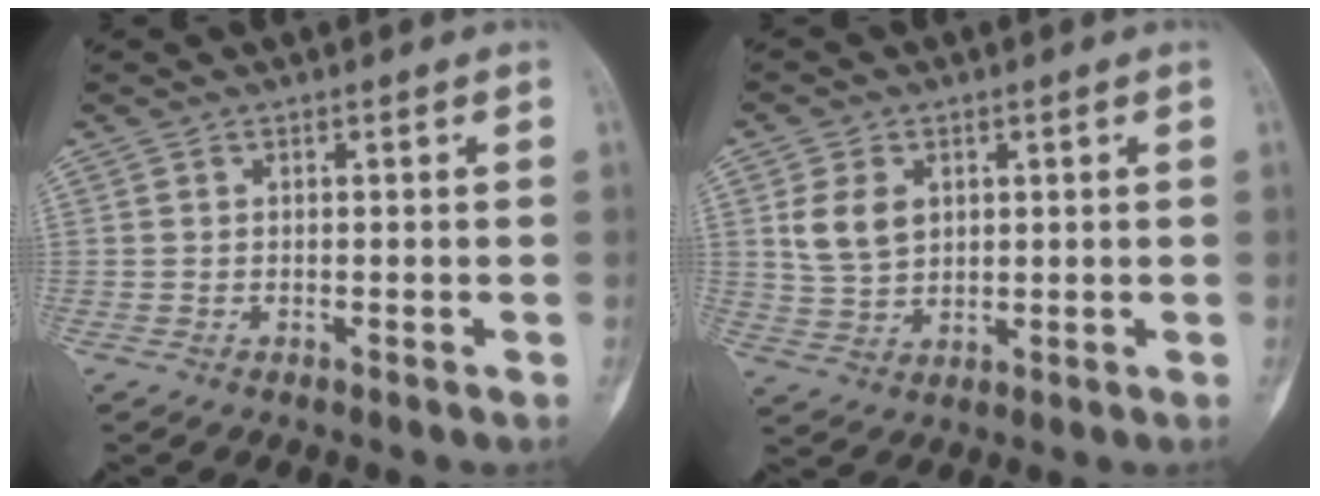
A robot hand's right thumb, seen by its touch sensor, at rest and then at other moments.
{"total": 6.9, "force": [2.0, 5.1, 4.2], "torque": [-0.064, -0.008, 0.047]}